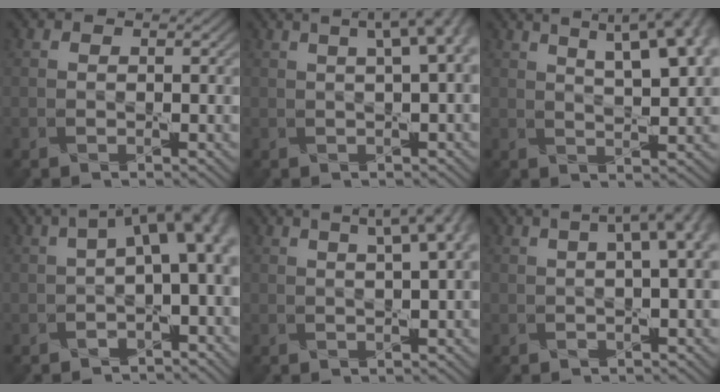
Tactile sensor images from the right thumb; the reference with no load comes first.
{"total": 8.2, "force": [2.8, 2.8, 7.2], "torque": [-0.063, 0.041, 0.017]}
{"total": 13.4, "force": [7.2, 4.6, 10.3], "torque": [-0.144, 0.029, 0.090]}
{"total": 9.4, "force": [0.8, 4.2, 8.4], "torque": [-0.115, 0.008, 0.014]}
{"total": 8.3, "force": [3.6, 2.6, 7.1], "torque": [-0.061, 0.041, 0.027]}
{"total": 6.4, "force": [1.4, 2.0, 6.0], "torque": [-0.065, 0.023, 0.017]}